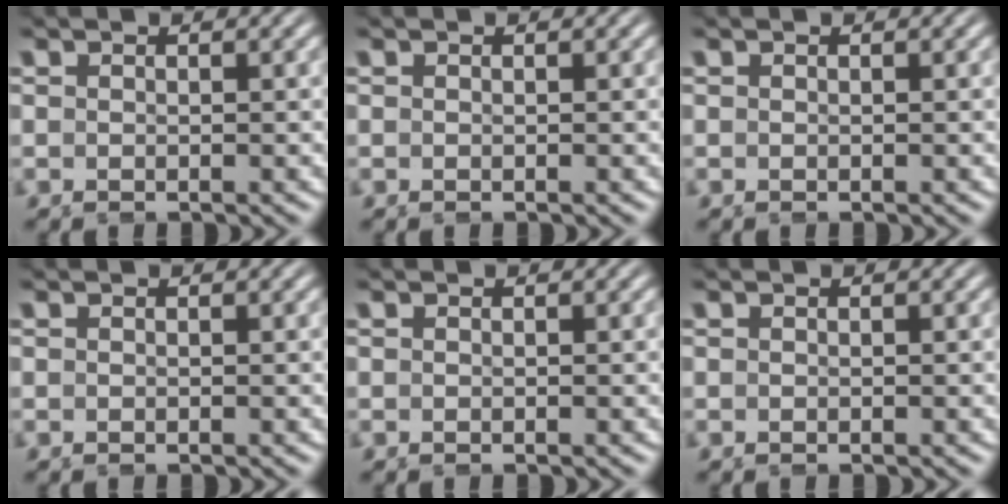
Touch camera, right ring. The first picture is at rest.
{"total": 0.0}
{"total": 0.0}
{"total": 0.0}
{"total": 0.0}
{"total": 0.0}